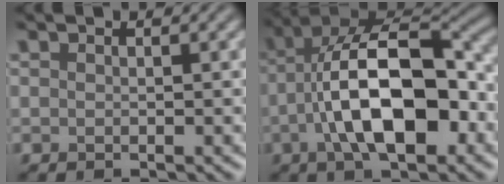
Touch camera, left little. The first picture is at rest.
{"total": 11.6, "force": [-2.2, 5.4, 10.0], "torque": [-0.170, 0.017, -0.040]}